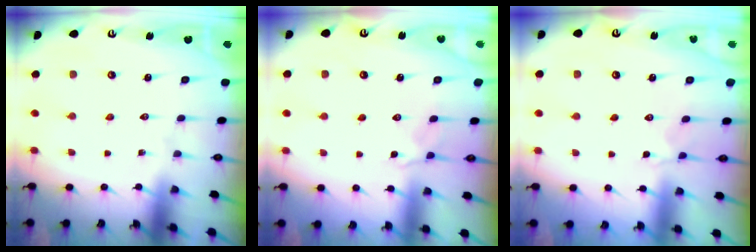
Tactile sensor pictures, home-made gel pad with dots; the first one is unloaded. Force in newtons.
{"total": 3.2, "press": 3.1, "slide": 0.8}
{"total": 2.2, "press": 2.1, "slide": 0.7}